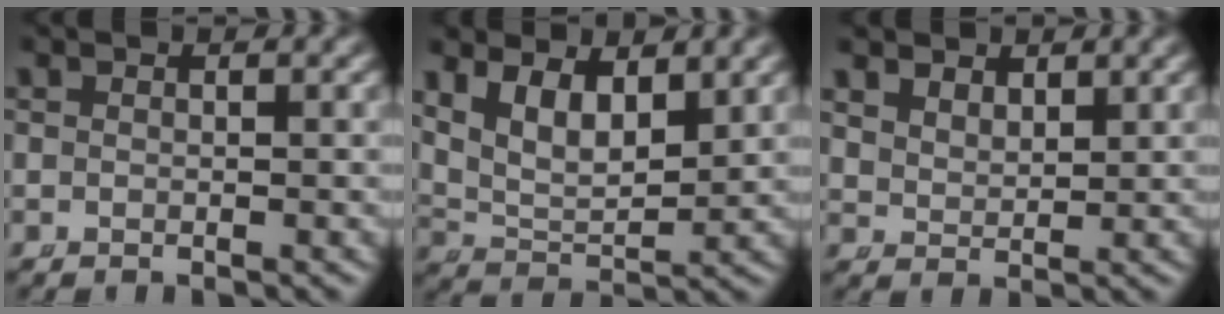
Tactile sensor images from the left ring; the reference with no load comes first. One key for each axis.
{"total": 7.2, "fx": 2.6, "fy": 5.1, "fz": 4.5, "tx": -0.090, "ty": -0.012, "tz": 0.044}
{"total": 2.8, "fx": 2.2, "fy": 1.3, "fz": 1.0, "tx": -0.029, "ty": -0.012, "tz": 0.053}